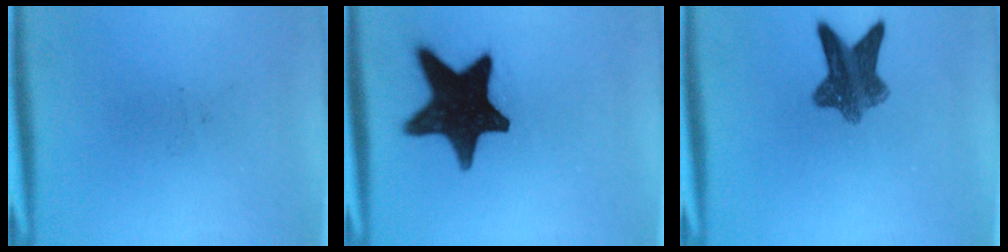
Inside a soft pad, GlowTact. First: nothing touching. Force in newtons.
{"total": 17.9}
{"total": 7.9}